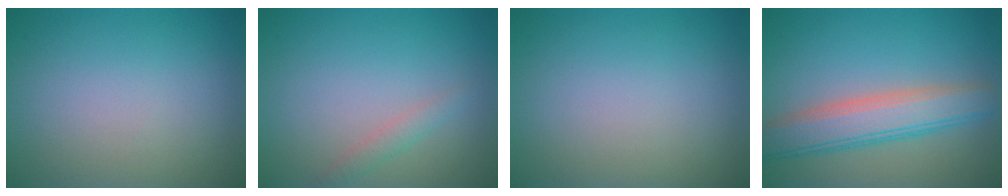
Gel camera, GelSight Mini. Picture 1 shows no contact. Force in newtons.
{"total": 1.3, "press": 1.3, "slide": 0.2}
{"total": 0.0}
{"total": 5.6, "press": 5.6, "slide": 0.5}